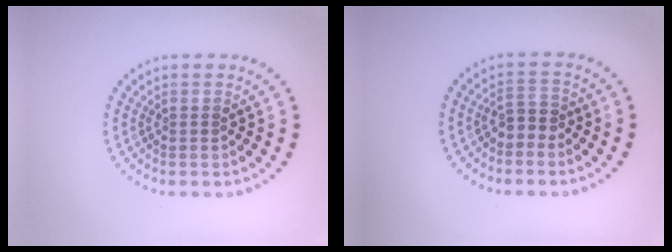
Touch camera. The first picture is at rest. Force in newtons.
{"total": 1.7, "press": 1.5, "slide": 0.8}